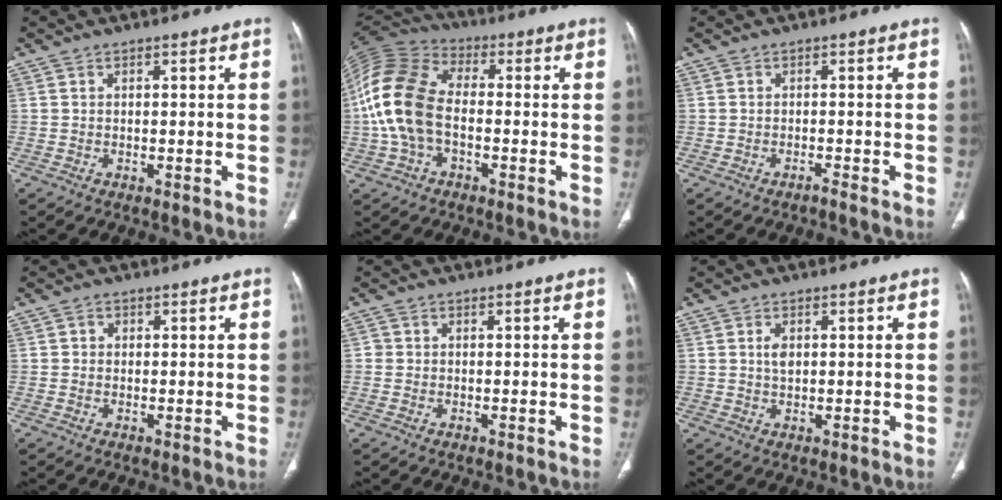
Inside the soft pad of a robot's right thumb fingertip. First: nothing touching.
{"total": 16.2, "force": [-1.2, 10.4, 12.4], "torque": [-0.266, 0.026, -0.026]}
{"total": 0.8, "force": [-0.7, -0.2, 0.3], "torque": [-0.009, 0.006, -0.013]}
{"total": 1.2, "force": [0.1, 1.1, 0.3], "torque": [0.001, 0.003, 0.000]}
{"total": 0.8, "force": [-0.1, 0.8, 0.1], "torque": [0.002, 0.004, -0.001]}
{"total": 2.1, "force": [0.5, 1.3, 1.6], "torque": [-0.027, -0.002, 0.011]}